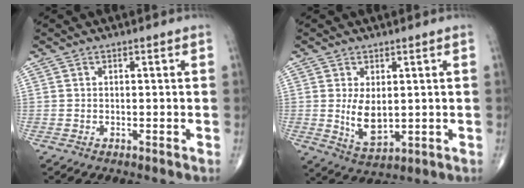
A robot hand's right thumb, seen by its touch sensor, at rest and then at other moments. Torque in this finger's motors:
{"motor_torque": [1.23, 3.32, 0.53, 0.43, 0.20]}